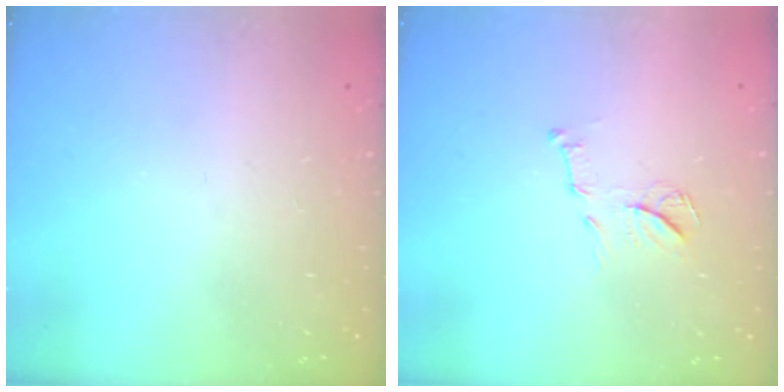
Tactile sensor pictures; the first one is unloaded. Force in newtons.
{"total": 9.0, "press": 9.0, "slide": 0.2}